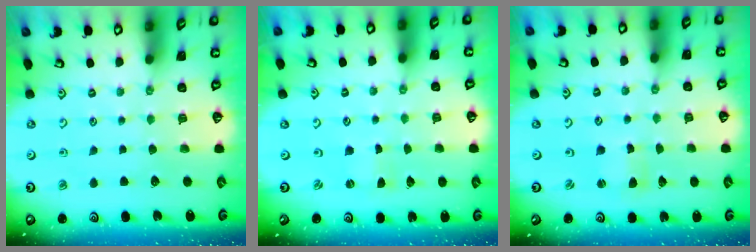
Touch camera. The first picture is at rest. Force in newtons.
{"total": 0.0}
{"total": 1.7, "press": 1.7, "slide": 0.4}